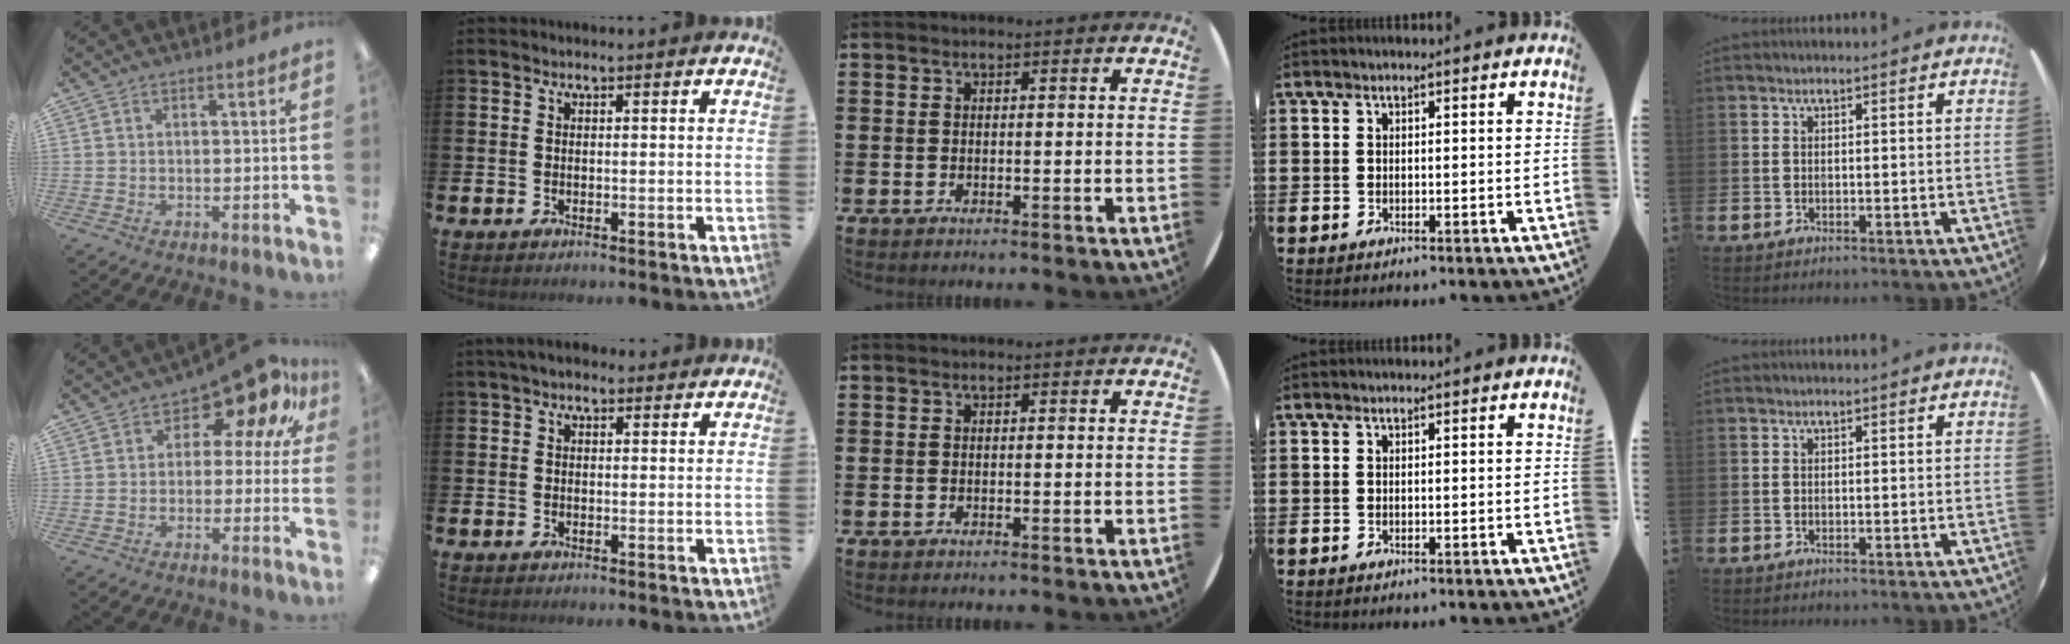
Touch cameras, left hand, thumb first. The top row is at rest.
{"thumb": {"total": 11.3, "force": [7.6, 5.4, 6.4], "torque": [-0.095, -0.058, 0.131]}, "index": {"total": 2.2, "force": [1.7, 1.2, 0.8], "torque": [-0.010, 0.003, 0.028]}}